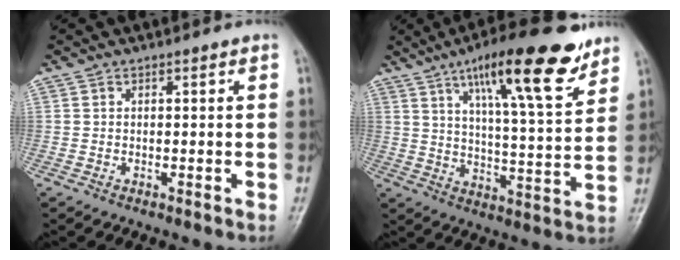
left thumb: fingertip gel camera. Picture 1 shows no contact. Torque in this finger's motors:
{"motor_torque": [0.71, 0.51, 1.58, -1.19, 0.34]}